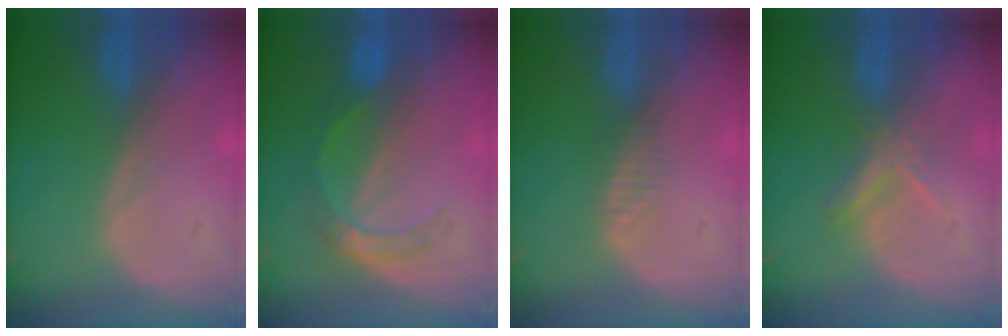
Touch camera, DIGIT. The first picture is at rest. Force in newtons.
{"total": 5.4, "press": 4.8, "slide": 2.4}
{"total": 1.7, "press": 1.4, "slide": 1.0}
{"total": 3.7, "press": 3.6, "slide": 0.9}